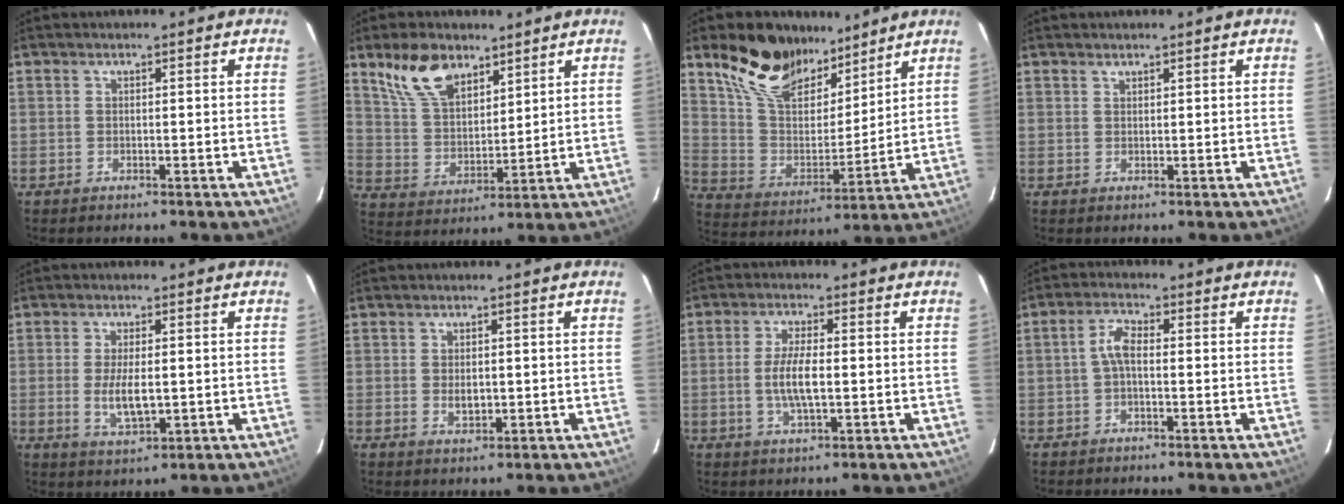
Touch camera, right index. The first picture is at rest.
{"total": 11.6, "force": [7.7, 6.1, 6.1], "torque": [-0.122, 0.022, 0.159]}
{"total": 18.5, "force": [12.9, 9.4, 9.4], "torque": [-0.206, 0.034, 0.244]}
{"total": 0.6, "force": [0.6, 0.2, 0.0], "torque": [-0.002, 0.001, 0.012]}
{"total": 6.2, "force": [-0.7, 2.5, 5.7], "torque": [-0.110, -0.012, -0.008]}
{"total": 2.8, "force": [-0.2, 1.8, 2.1], "torque": [-0.034, -0.004, -0.001]}
{"total": 6.3, "force": [-0.6, 1.8, 6.0], "torque": [-0.117, -0.003, -0.012]}
{"total": 3.4, "force": [-0.5, 1.4, 3.0], "torque": [-0.065, 0.013, -0.010]}